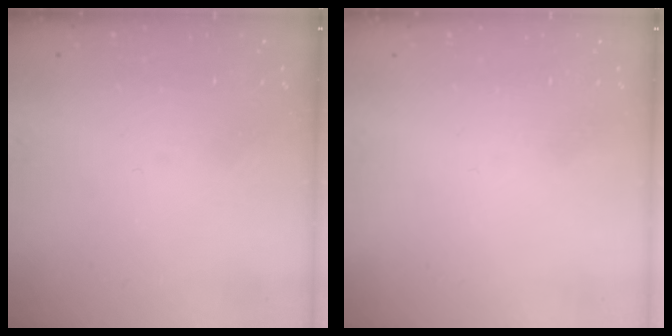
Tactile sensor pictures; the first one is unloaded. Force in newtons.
{"total": 1.5, "press": 1.5, "slide": 0.1}